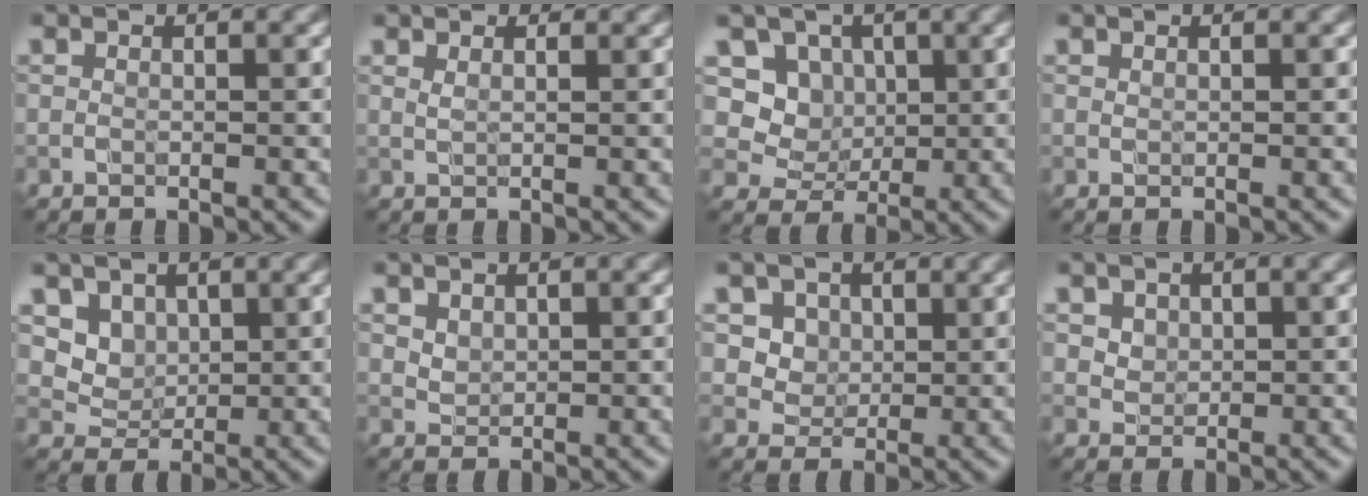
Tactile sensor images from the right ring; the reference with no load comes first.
{"total": 1.5, "force": [1.2, 0.6, 0.7], "torque": [-0.017, -0.001, 0.019]}
{"total": 3.9, "force": [1.3, 3.5, 1.4], "torque": [-0.027, -0.007, 0.017]}
{"total": 0.0}
{"total": 3.2, "force": [1.8, 2.4, 1.0], "torque": [-0.031, -0.021, 0.054]}
{"total": 1.2, "force": [0.9, 0.8, 0.3], "torque": [-0.010, -0.005, 0.027]}
{"total": 4.4, "force": [2.0, 3.5, 1.7], "torque": [-0.046, -0.004, 0.043]}
{"total": 2.5, "force": [1.5, 1.7, 0.9], "torque": [-0.031, 0.003, 0.041]}